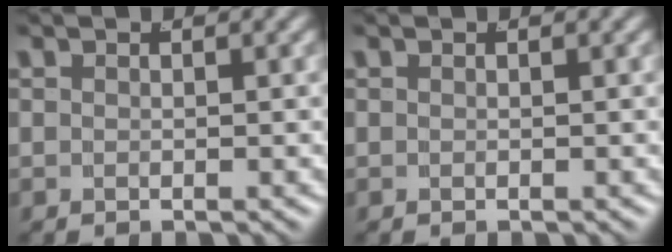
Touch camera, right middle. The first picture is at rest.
{"total": 0.0}